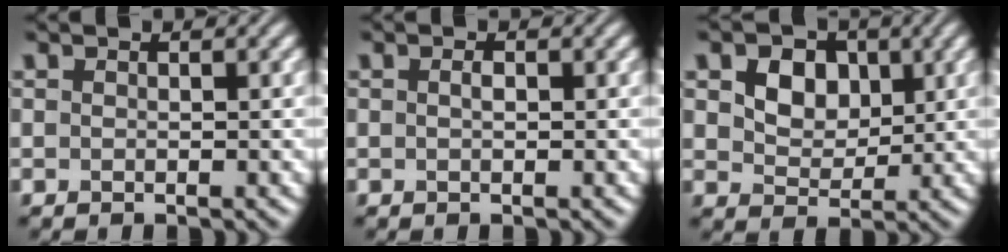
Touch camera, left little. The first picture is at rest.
{"total": 0.7, "force": [0.1, 0.3, 0.6], "torque": [-0.014, 0.002, 0.001]}
{"total": 4.8, "force": [1.8, 3.5, 2.8], "torque": [-0.066, -0.004, 0.029]}